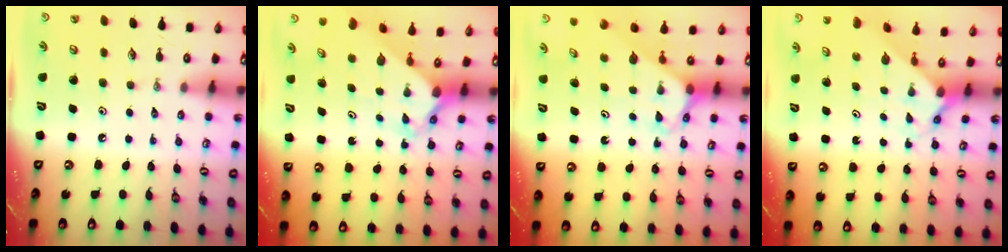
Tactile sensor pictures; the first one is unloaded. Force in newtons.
{"total": 2.8, "press": 2.8, "slide": 0.1}
{"total": 2.6, "press": 2.6, "slide": 0.2}
{"total": 1.6, "press": 1.6, "slide": 0.1}